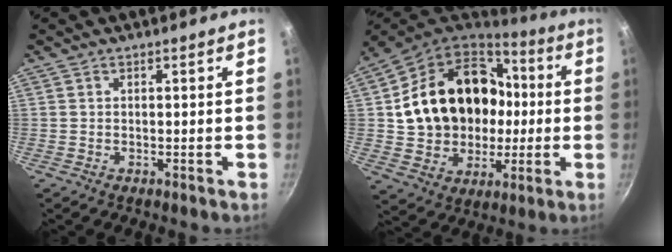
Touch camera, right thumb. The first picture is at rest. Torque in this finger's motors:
{"motor_torque": [-0.08, 2.12, 1.27, -1.05, 0.22]}